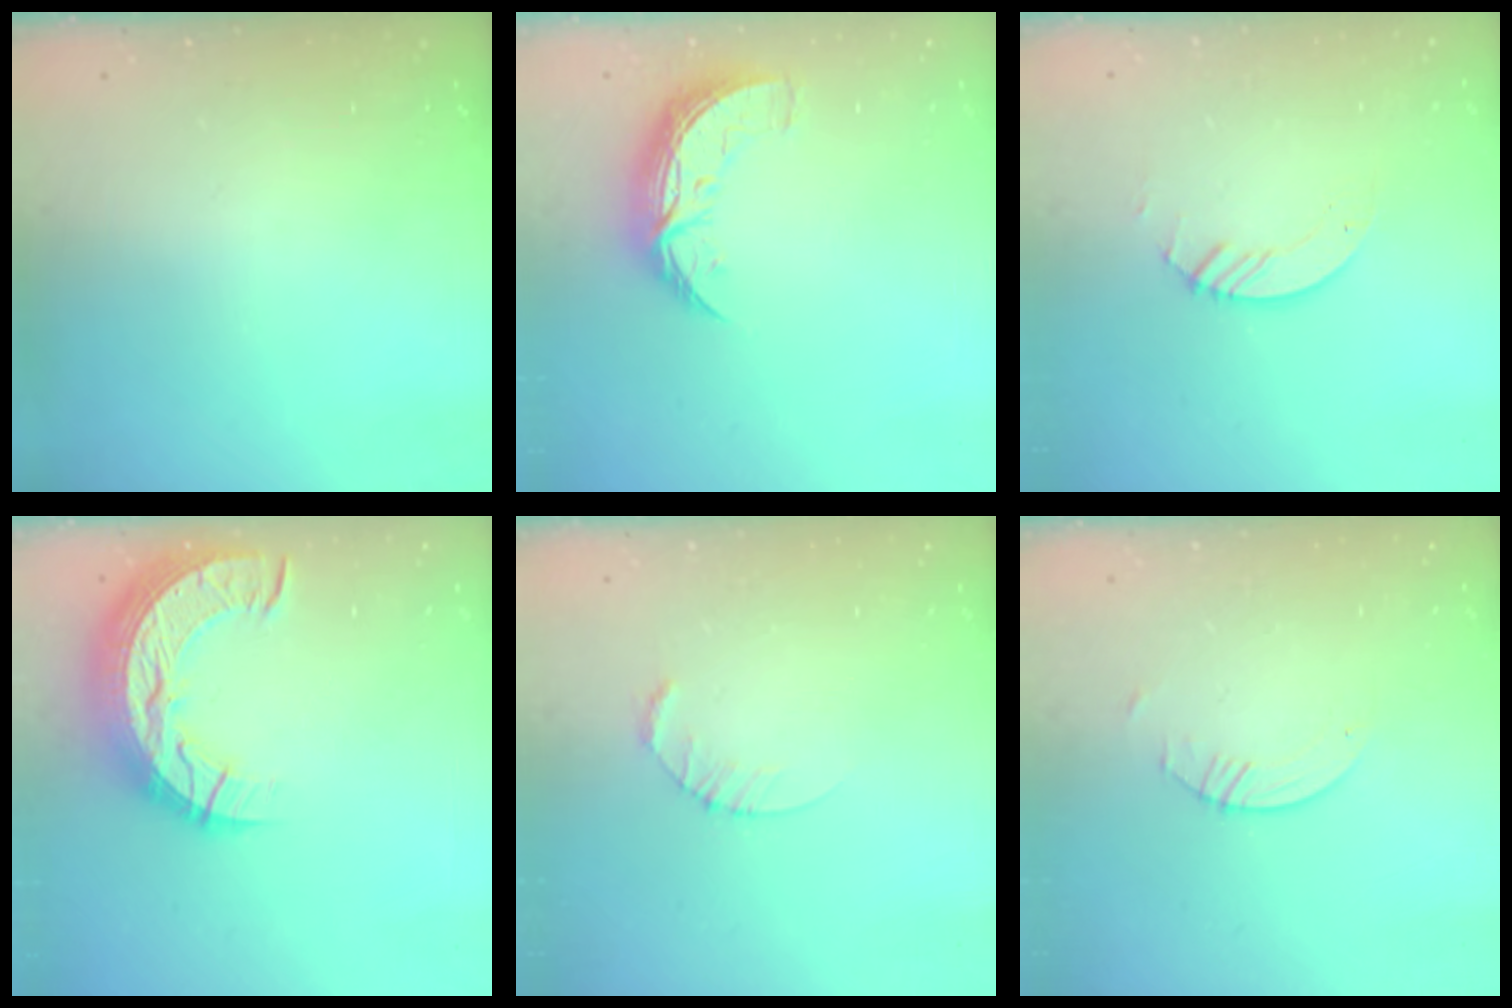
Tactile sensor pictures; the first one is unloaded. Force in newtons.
{"total": 9.3, "press": 9.3, "slide": 0.5}
{"total": 3.0, "press": 3.0, "slide": 0.2}
{"total": 15.0, "press": 15.0, "slide": 1.0}
{"total": 2.6, "press": 2.6, "slide": 0.4}
{"total": 0.8, "press": 0.8, "slide": 0.2}